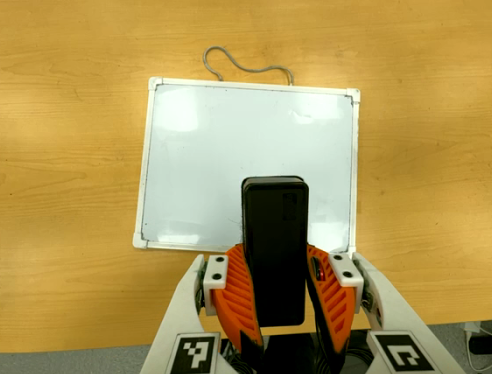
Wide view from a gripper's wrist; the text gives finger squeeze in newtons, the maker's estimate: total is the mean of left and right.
{"total": 9.7, "left": 8.1, "right": 11.3}